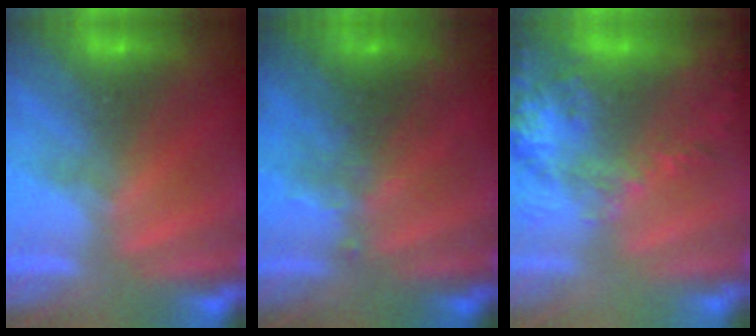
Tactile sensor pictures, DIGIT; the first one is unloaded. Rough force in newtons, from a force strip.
{"total": 8.5}
{"total": 8.7}